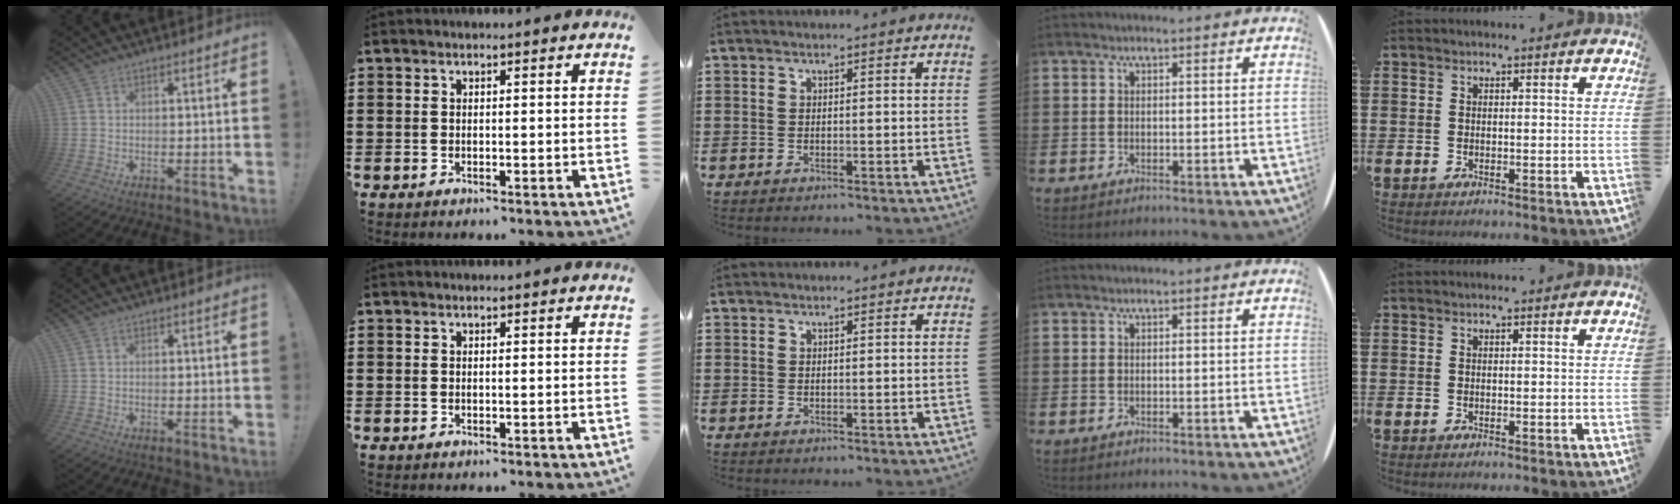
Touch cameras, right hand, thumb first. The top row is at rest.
{}